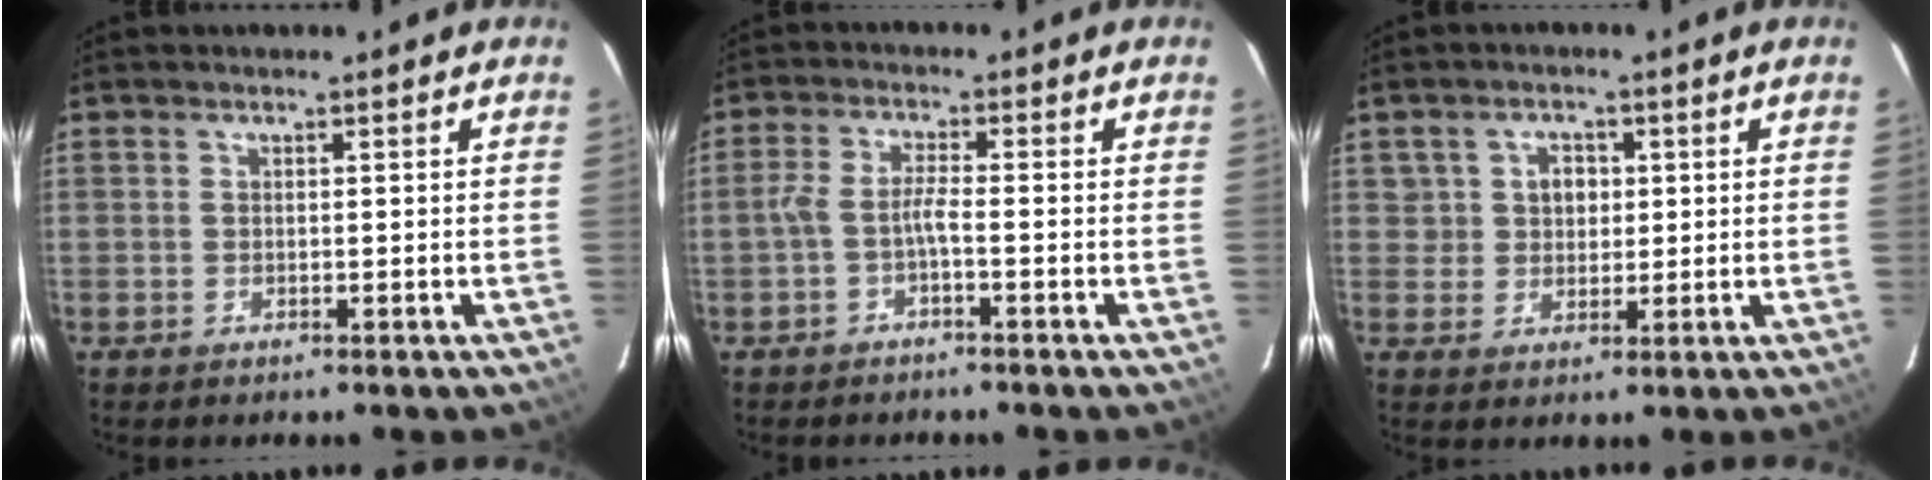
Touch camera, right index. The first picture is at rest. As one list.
[{"total": 2.8, "force": [-1.6, 0.0, 2.3], "torque": [-0.060, 0.007, -0.033]}, {"total": 3.9, "force": [0.9, 3.7, 1.1], "torque": [-0.014, 0.016, 0.018]}]